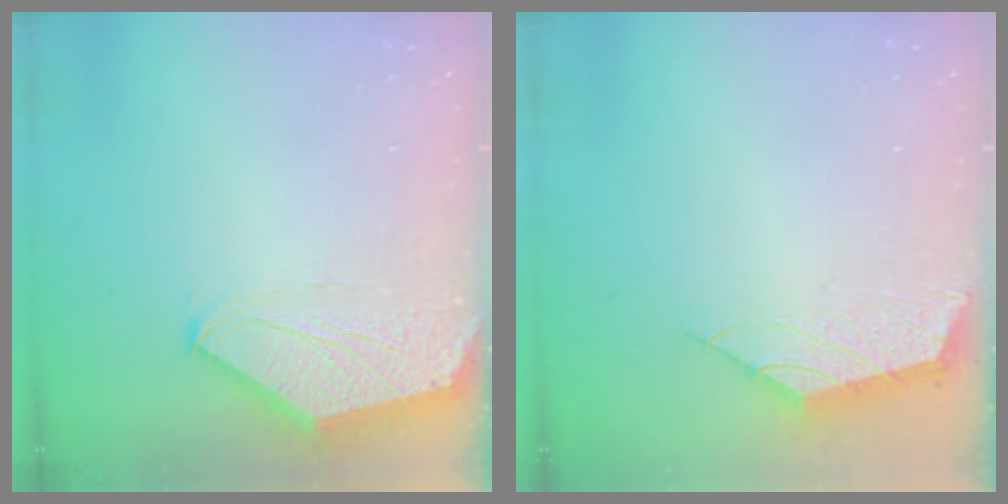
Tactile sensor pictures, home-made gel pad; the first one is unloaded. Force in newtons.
{"total": 2.1, "press": 2.0, "slide": 0.5}